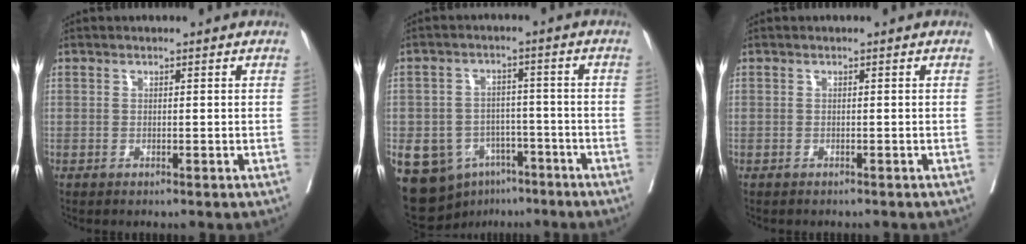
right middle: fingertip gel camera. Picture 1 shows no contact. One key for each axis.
{"total": 11.8, "fx": -6.2, "fy": 8.7, "fz": 5.0, "tx": -0.090, "ty": 0.018, "tz": -0.089}
{"total": 1.2, "fx": -1.1, "fy": 0.3, "fz": 0.3, "tx": -0.015, "ty": -0.004, "tz": -0.016}